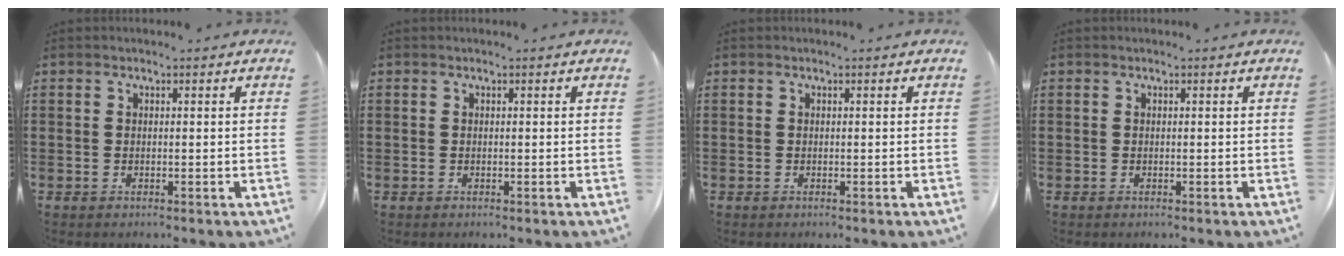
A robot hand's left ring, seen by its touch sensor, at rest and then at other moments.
{"total": 0.0}
{"total": 0.0}
{"total": 0.0}